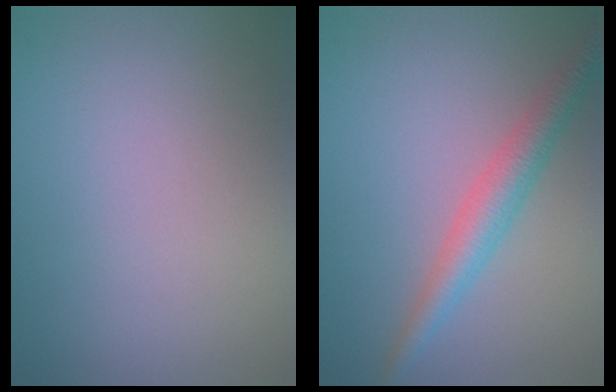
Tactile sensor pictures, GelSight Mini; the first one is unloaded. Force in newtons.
{"total": 3.2, "press": 3.2, "slide": 0.1}